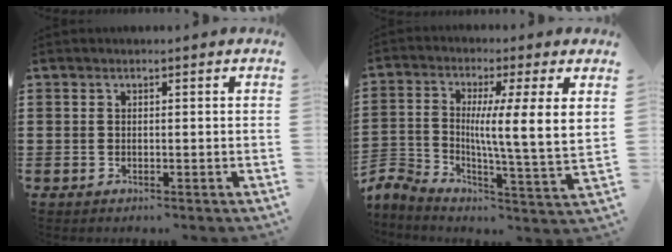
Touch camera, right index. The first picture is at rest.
{"total": 7.2, "force": [1.7, 0.5, 7.0], "torque": [-0.135, -0.023, 0.023]}